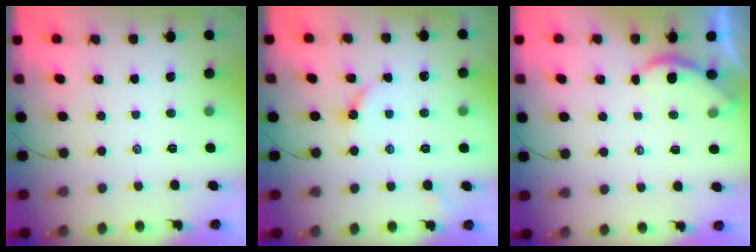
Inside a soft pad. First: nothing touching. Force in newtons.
{"total": 3.6, "press": 3.6, "slide": 0.3}
{"total": 1.6, "press": 1.6, "slide": 0.1}